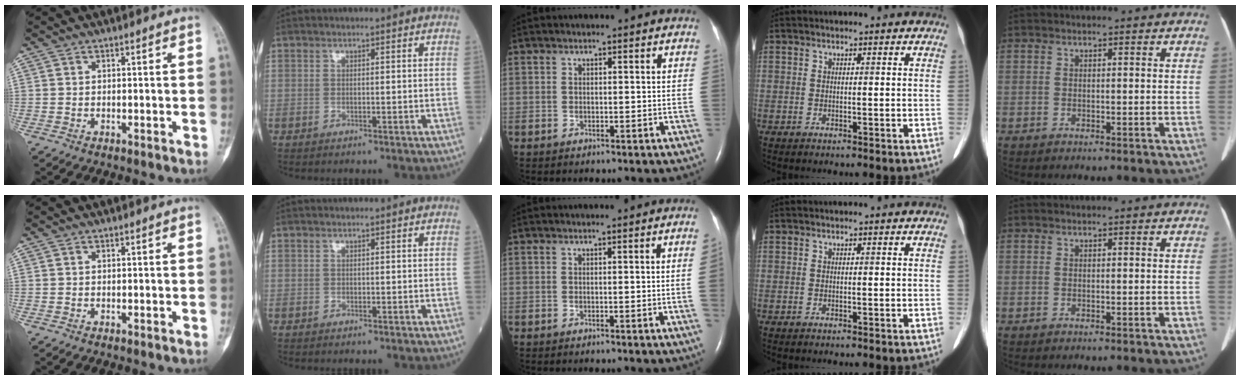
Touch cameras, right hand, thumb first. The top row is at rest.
{"middle": {"total": 1.7, "force": [-0.2, -0.7, 1.5], "torque": [-0.018, -0.001, -0.003]}}